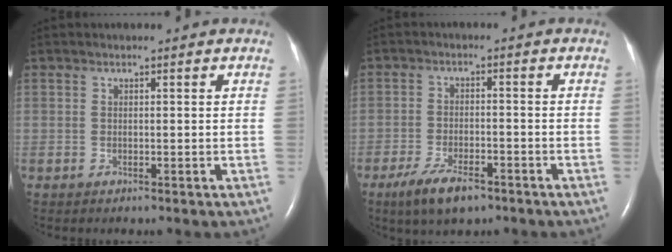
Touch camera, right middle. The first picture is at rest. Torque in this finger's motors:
{"motor_torque": [0.64, -0.58, 0.23, 0.04]}